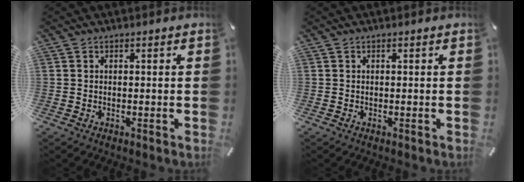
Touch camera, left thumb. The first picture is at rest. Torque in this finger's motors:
{"motor_torque": [0.00, 0.00, -0.03, -0.01, 0.00]}